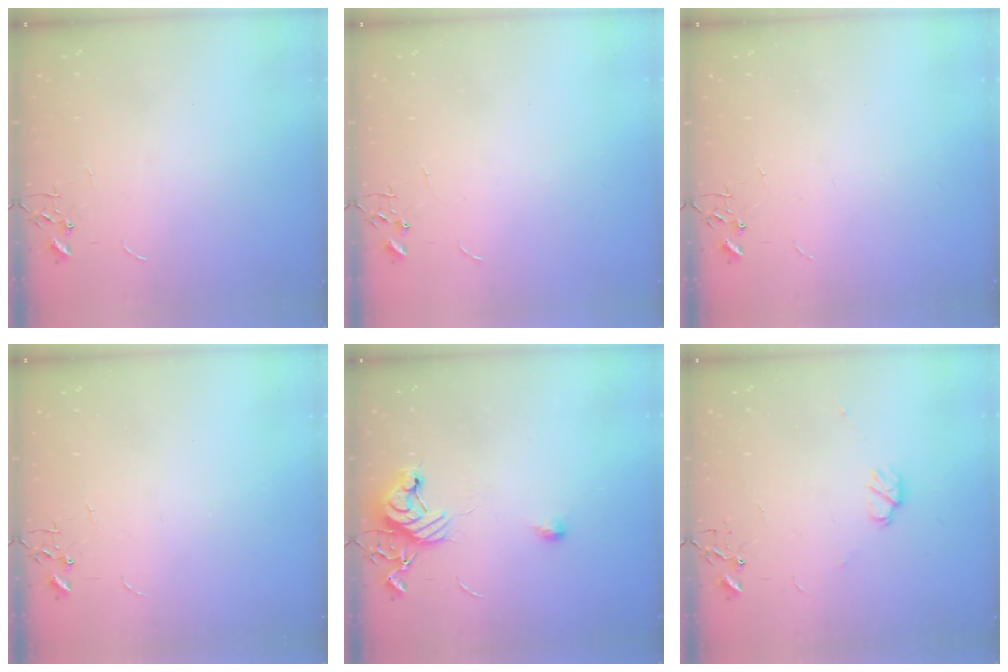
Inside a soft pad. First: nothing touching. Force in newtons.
{"total": 0.0}
{"total": 0.0}
{"total": 0.0}
{"total": 10.5, "press": 10.4, "slide": 1.4}
{"total": 6.1, "press": 6.0, "slide": 1.1}